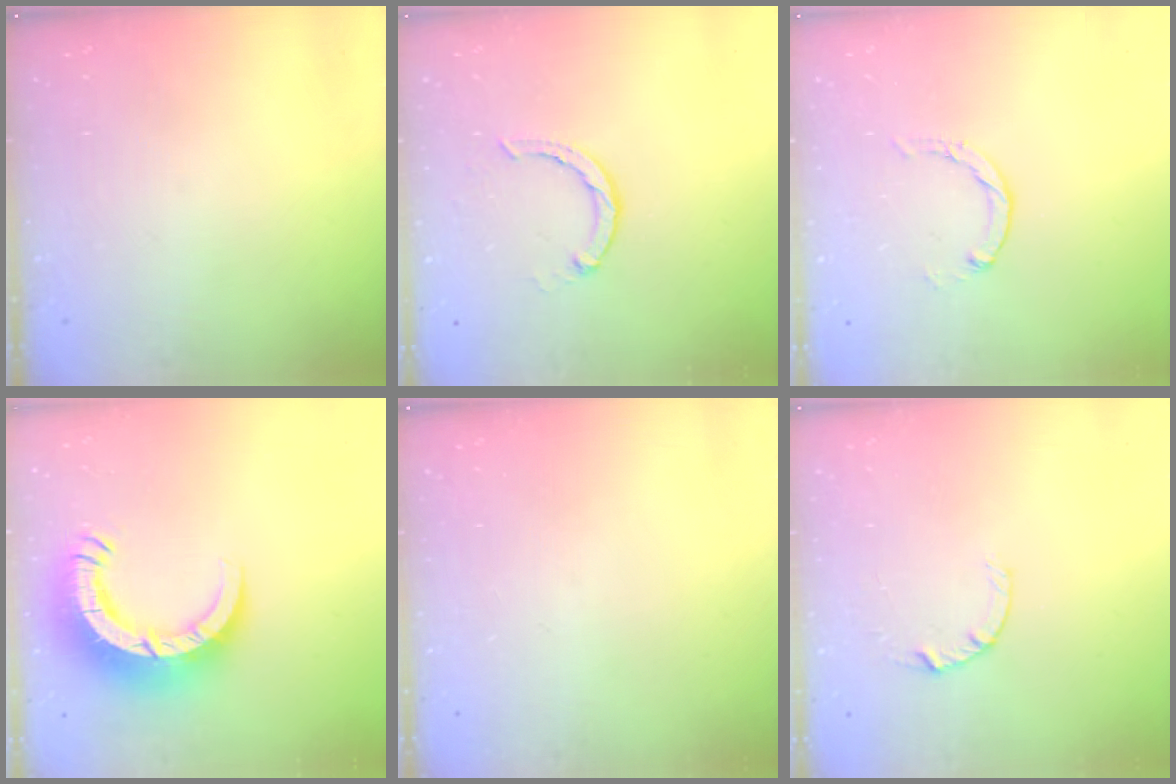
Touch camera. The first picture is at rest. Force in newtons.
{"total": 2.3, "press": 2.3, "slide": 0.2}
{"total": 0.7, "press": 0.7, "slide": 0.2}
{"total": 13.1, "press": 13.0, "slide": 1.4}
{"total": 0.0}
{"total": 4.5, "press": 4.4, "slide": 0.5}